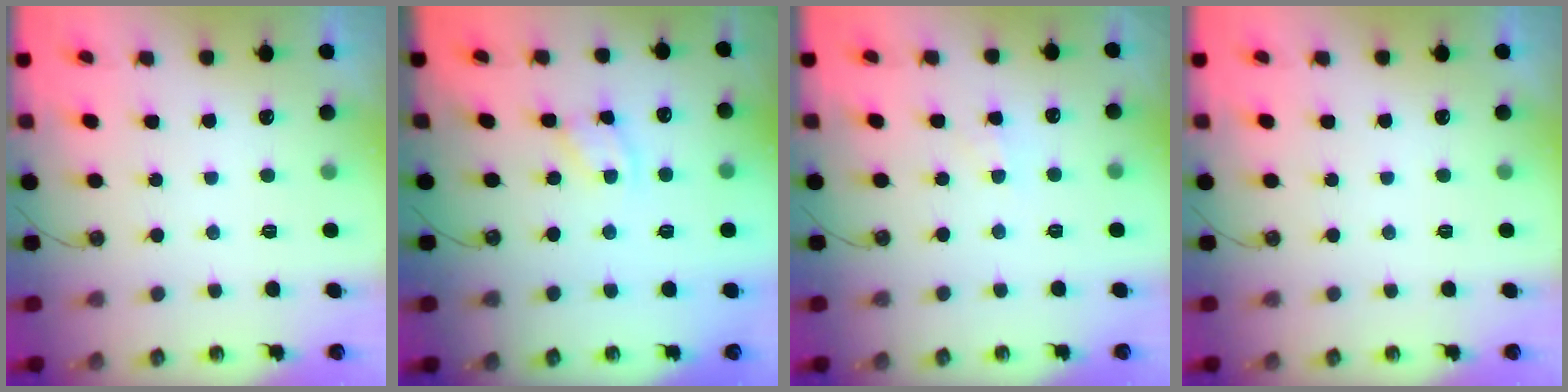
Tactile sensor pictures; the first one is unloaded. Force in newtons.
{"total": 2.9, "press": 2.9, "slide": 0.1}
{"total": 3.8, "press": 3.7, "slide": 0.5}
{"total": 0.0}